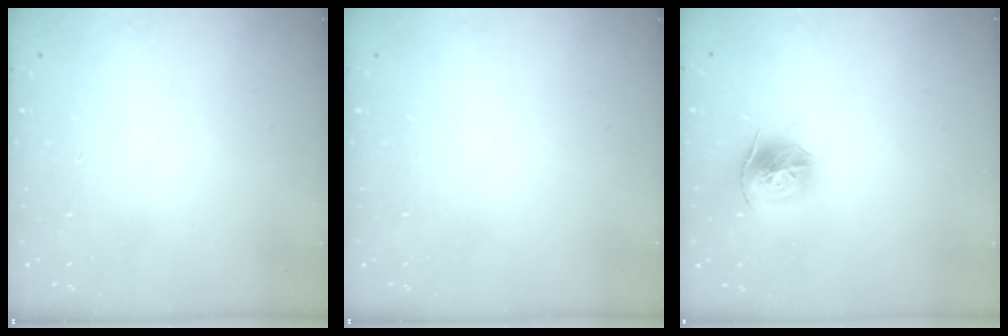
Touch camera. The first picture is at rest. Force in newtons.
{"total": 0.0}
{"total": 12.5, "press": 12.4, "slide": 1.3}